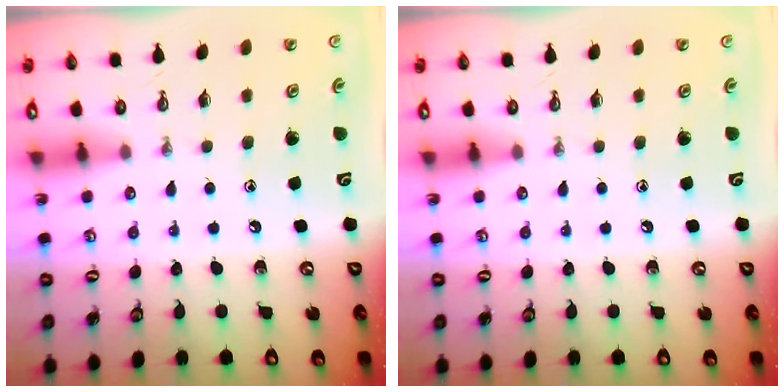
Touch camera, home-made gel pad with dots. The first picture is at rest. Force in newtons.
{"total": 0.0}